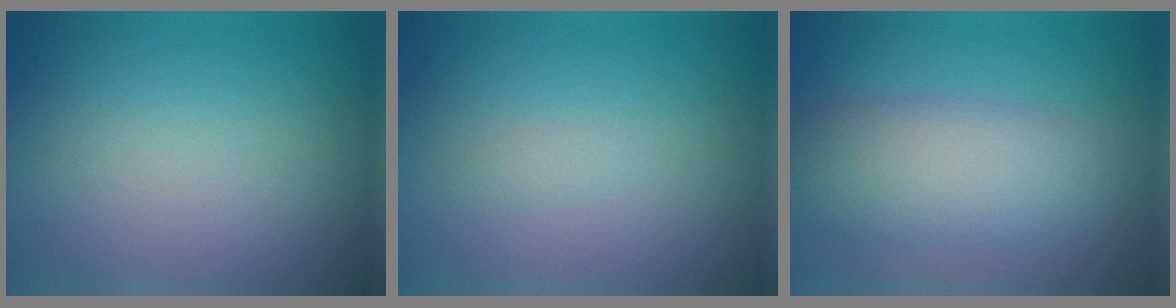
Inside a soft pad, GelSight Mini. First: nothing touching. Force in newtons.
{"total": 0.5, "press": 0.5, "slide": 0.0}
{"total": 5.6, "press": 5.6, "slide": 0.1}